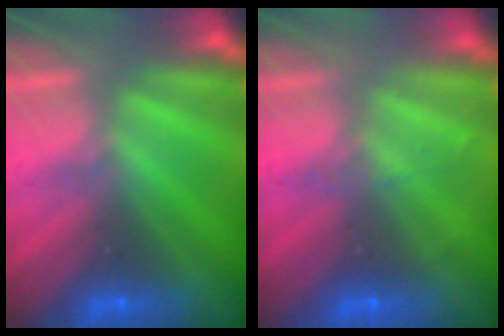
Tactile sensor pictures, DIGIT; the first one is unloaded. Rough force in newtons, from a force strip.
{"total": 1.9}